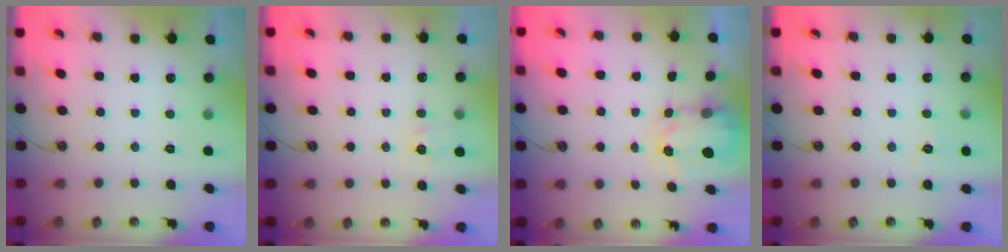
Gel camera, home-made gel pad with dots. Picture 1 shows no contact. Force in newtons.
{"total": 5.5, "press": 5.5, "slide": 0.8}
{"total": 3.5, "press": 3.4, "slide": 0.6}
{"total": 6.0, "press": 6.0, "slide": 0.7}